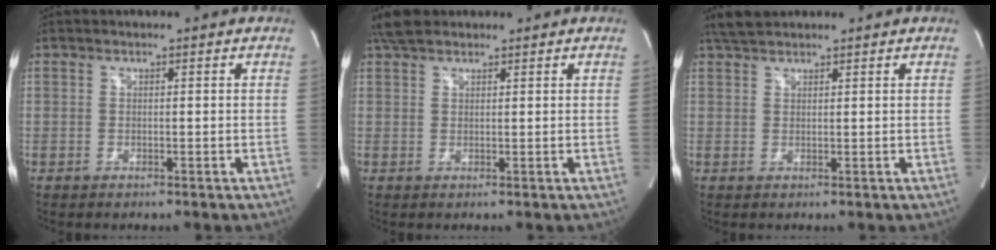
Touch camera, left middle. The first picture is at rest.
{"total": 3.6, "force": [3.0, 1.5, 1.4], "torque": [-0.035, 0.018, 0.056]}
{"total": 2.9, "force": [2.7, 0.6, 1.0], "torque": [-0.026, 0.014, 0.052]}